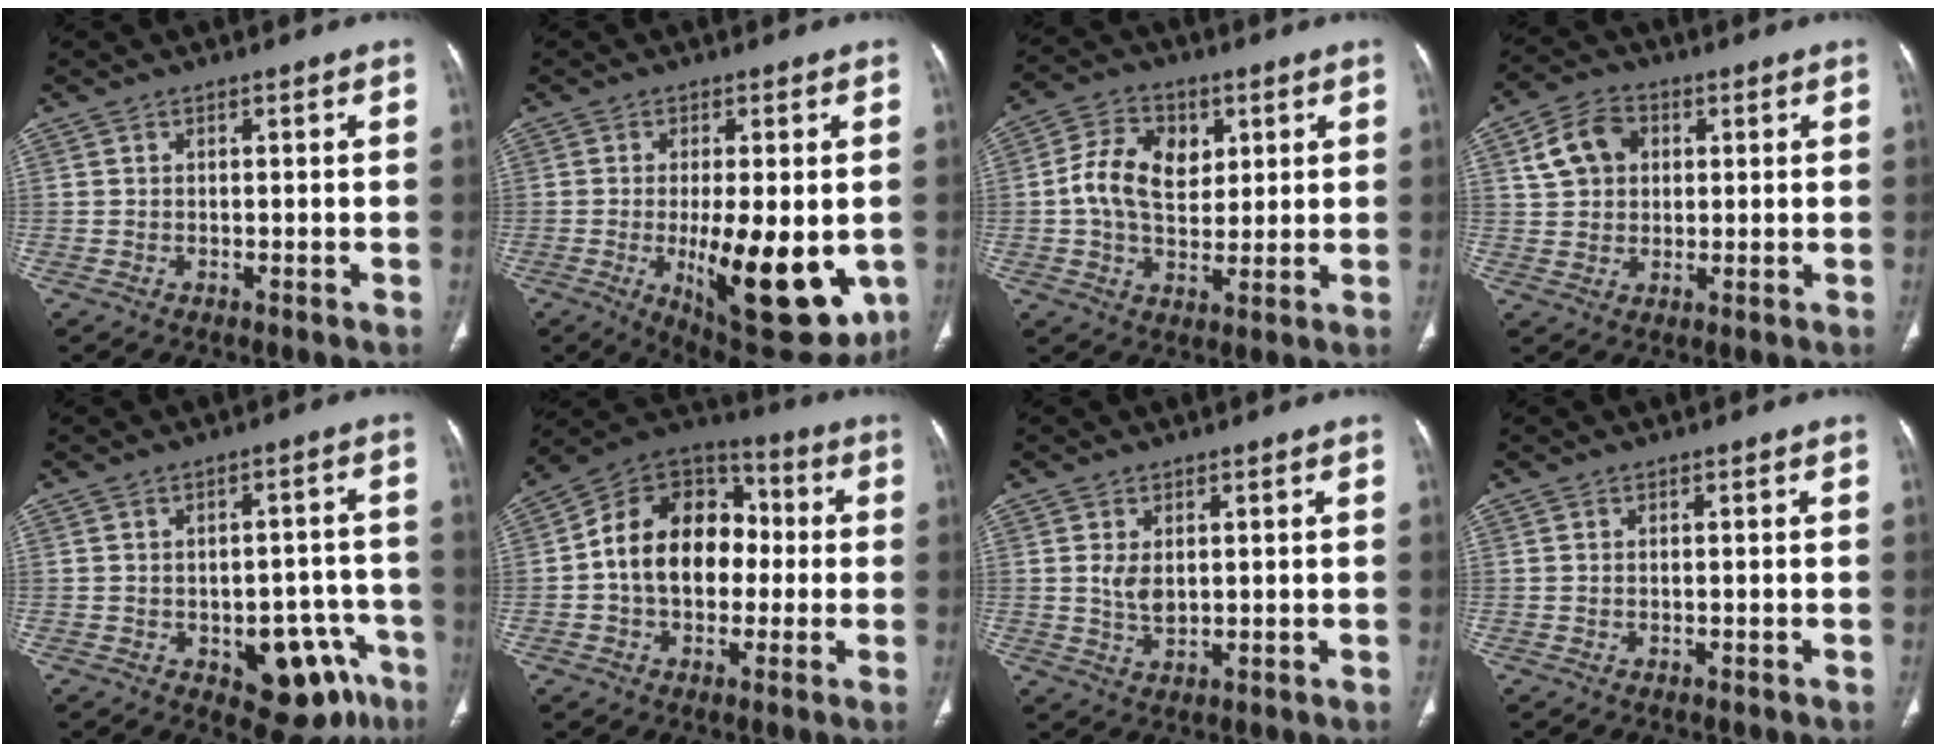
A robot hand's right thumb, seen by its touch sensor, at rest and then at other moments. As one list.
[{"total": 19.3, "force": [-3.8, 7.3, 17.4], "torque": [-0.222, -0.029, -0.030]}, {"total": 11.2, "force": [2.1, 8.0, 7.6], "torque": [-0.109, 0.000, 0.034]}, {"total": 8.3, "force": [2.4, 6.5, 4.6], "torque": [-0.068, 0.007, 0.041]}, {"total": 12.9, "force": [-5.9, 7.2, 9.0], "torque": [-0.067, 0.038, -0.065]}, {"total": 17.2, "force": [-0.2, 12.6, 11.7], "torque": [-0.153, 0.041, -0.015]}, {"total": 3.7, "force": [0.8, 2.2, 2.9], "torque": [-0.052, -0.011, 0.022]}, {"total": 0.0}]